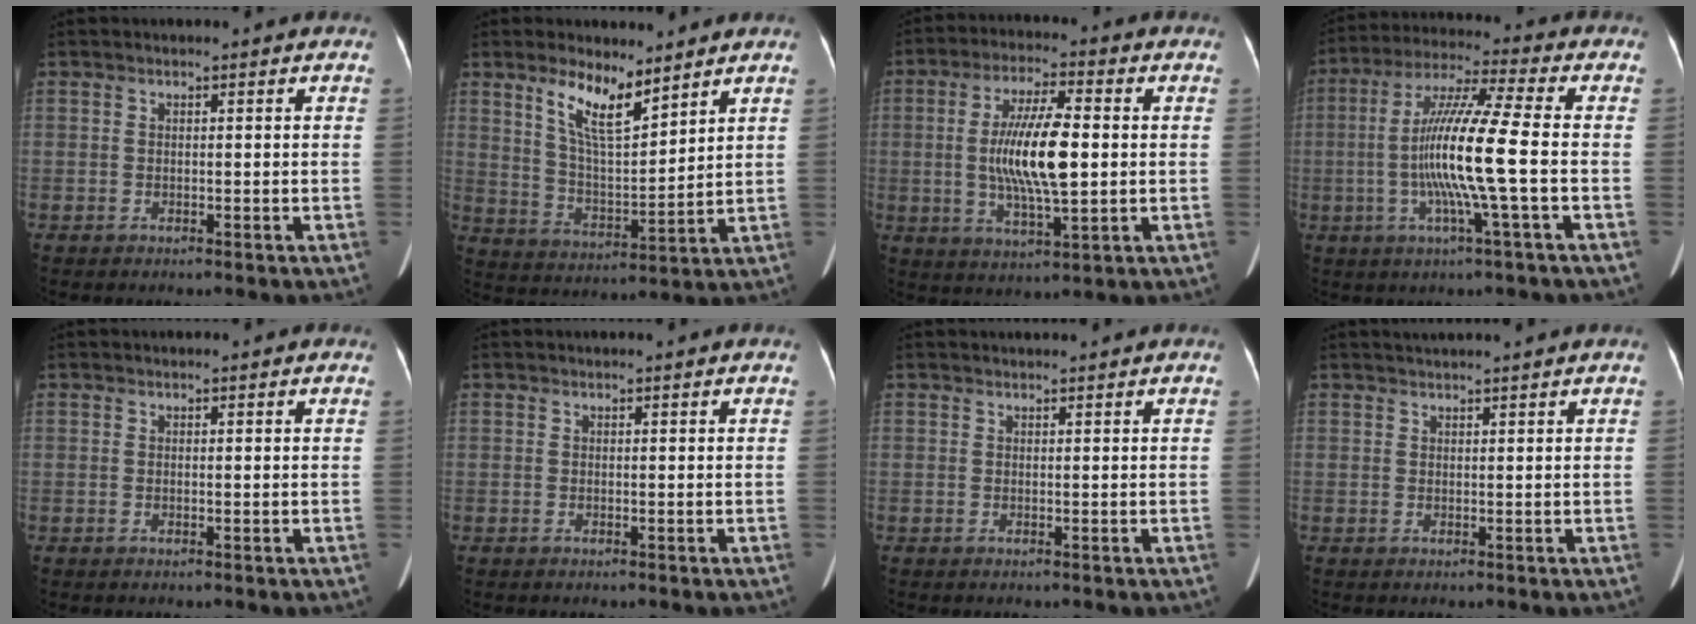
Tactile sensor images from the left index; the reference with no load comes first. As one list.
[{"total": 8.6, "force": [5.8, 2.2, 6.0], "torque": [-0.117, -0.012, 0.115]}, {"total": 11.5, "force": [-0.1, 2.4, 11.3], "torque": [-0.215, -0.007, -0.002]}, {"total": 13.1, "force": [-1.9, -0.8, 12.9], "torque": [-0.248, 0.001, -0.045]}, {"total": 1.1, "force": [0.9, 0.3, 0.5], "torque": [-0.008, 0.005, 0.007]}, {"total": 1.1, "force": [1.0, -0.1, 0.4], "torque": [-0.008, 0.013, 0.015]}, {"total": 2.2, "force": [2.1, -0.1, 0.5], "torque": [-0.006, 0.021, 0.033]}, {"total": 4.4, "force": [3.9, -0.7, 1.8], "torque": [-0.021, 0.027, 0.053]}]